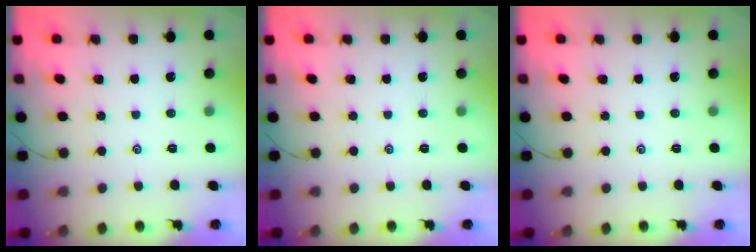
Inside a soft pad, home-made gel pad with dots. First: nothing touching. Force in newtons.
{"total": 0.0}
{"total": 0.0}